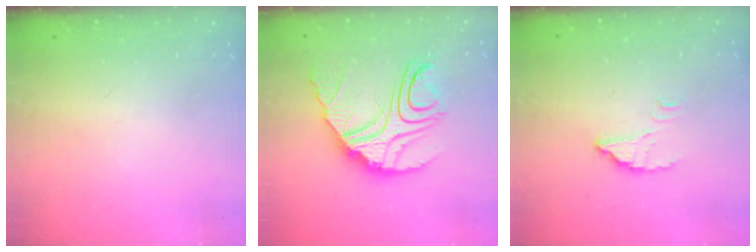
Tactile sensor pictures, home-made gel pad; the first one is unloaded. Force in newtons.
{"total": 14.5, "press": 14.4, "slide": 0.9}
{"total": 2.5, "press": 2.5, "slide": 0.0}